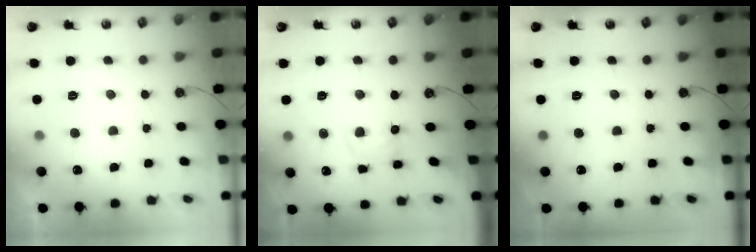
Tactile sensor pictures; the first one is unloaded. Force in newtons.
{"total": 2.1, "press": 2.1, "slide": 0.3}
{"total": 0.0}